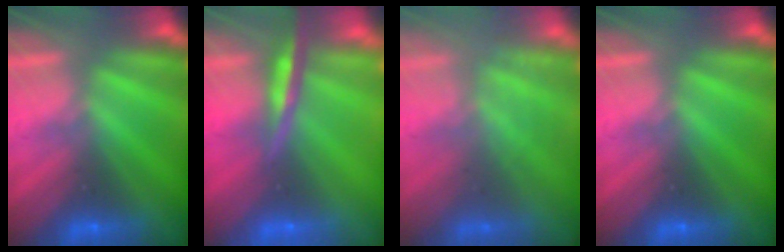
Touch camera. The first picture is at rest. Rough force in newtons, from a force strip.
{"total": 8.0}
{"total": 2.9}
{"total": 0.0}